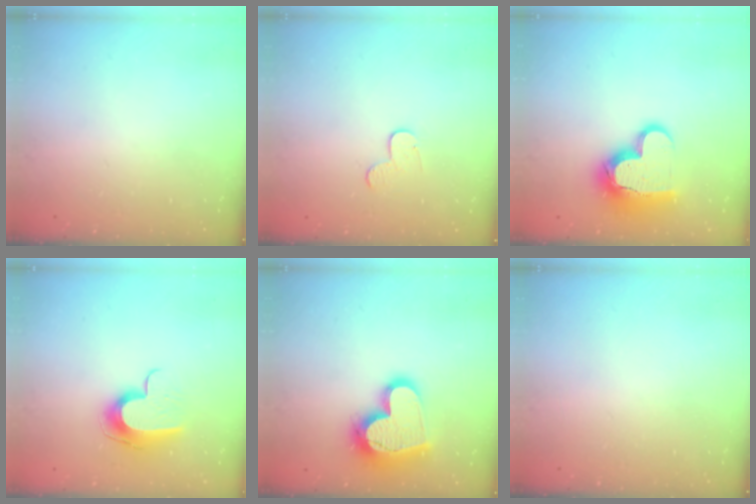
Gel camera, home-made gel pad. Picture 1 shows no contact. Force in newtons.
{"total": 3.7, "press": 3.7, "slide": 0.4}
{"total": 15.5, "press": 15.4, "slide": 1.8}
{"total": 10.2, "press": 10.2, "slide": 0.6}
{"total": 17.9, "press": 17.8, "slide": 1.7}
{"total": 0.0}